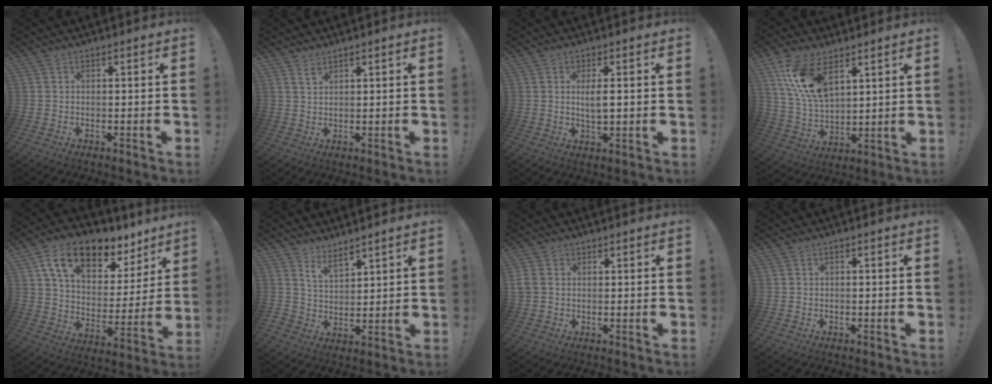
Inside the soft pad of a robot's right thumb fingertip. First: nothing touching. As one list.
[{"total": 2.3, "force": [1.7, 0.8, 1.3], "torque": [-0.019, -0.011, 0.030]}, {"total": 4.3, "force": [0.8, 1.5, 4.0], "torque": [-0.060, -0.013, 0.006]}, {"total": 14.7, "force": [8.2, 7.3, 9.8], "torque": [-0.212, -0.031, 0.153]}, {"total": 17.9, "force": [11.1, 9.4, 10.5], "torque": [-0.170, -0.060, 0.196]}, {"total": 6.4, "force": [5.5, 2.8, 1.7], "torque": [-0.030, -0.036, 0.103]}, {"total": 3.8, "force": [1.0, 3.0, 2.0], "torque": [-0.046, 0.004, 0.021]}, {"total": 0.8, "force": [-0.6, 0.2, 0.4], "torque": [-0.009, 0.002, -0.010]}]